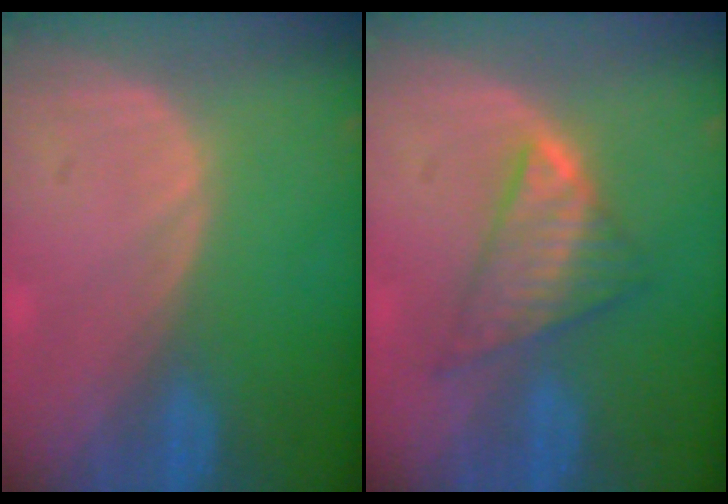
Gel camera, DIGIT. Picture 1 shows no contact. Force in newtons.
{"total": 5.9, "press": 5.9, "slide": 0.1}